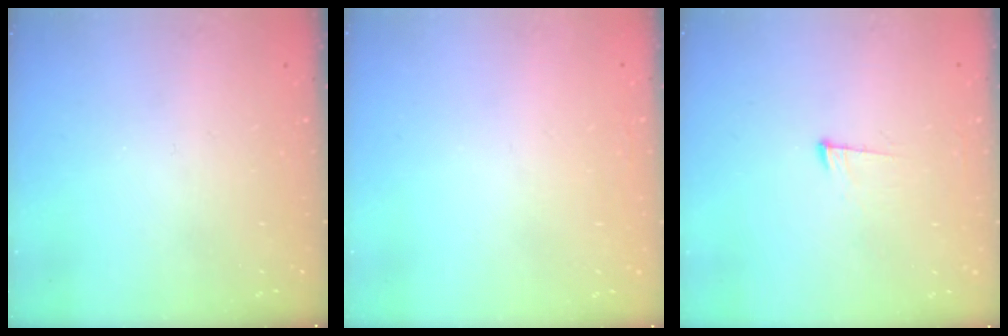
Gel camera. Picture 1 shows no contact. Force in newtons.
{"total": 1.4, "press": 1.3, "slide": 0.2}
{"total": 7.0, "press": 6.8, "slide": 1.7}